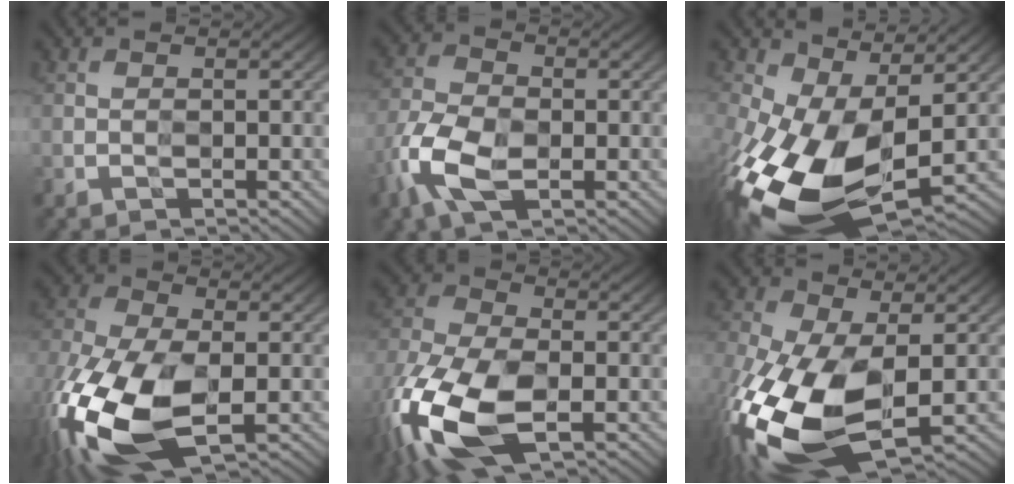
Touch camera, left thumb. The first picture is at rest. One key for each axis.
{"total": 8.5, "fx": -3.7, "fy": 4.8, "fz": 6.0, "tx": -0.147, "ty": -0.009, "tz": -0.078}
{"total": 14.8, "fx": -1.6, "fy": 8.8, "fz": 11.9, "tx": -0.275, "ty": -0.039, "tz": -0.020}
{"total": 15.9, "fx": -5.8, "fy": 8.7, "fz": 12.0, "tx": -0.296, "ty": -0.032, "tz": -0.108}
{"total": 14.8, "fx": -6.6, "fy": 8.0, "fz": 10.5, "tx": -0.264, "ty": -0.027, "tz": -0.128}
{"total": 15.3, "fx": -4.3, "fy": 8.3, "fz": 12.2, "tx": -0.296, "ty": -0.042, "tz": -0.069}